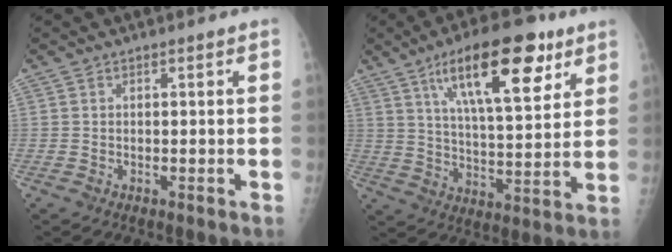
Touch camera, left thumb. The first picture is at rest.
{"total": 19.3, "force": [10.1, 6.9, 14.9], "torque": [-0.204, -0.033, 0.165]}